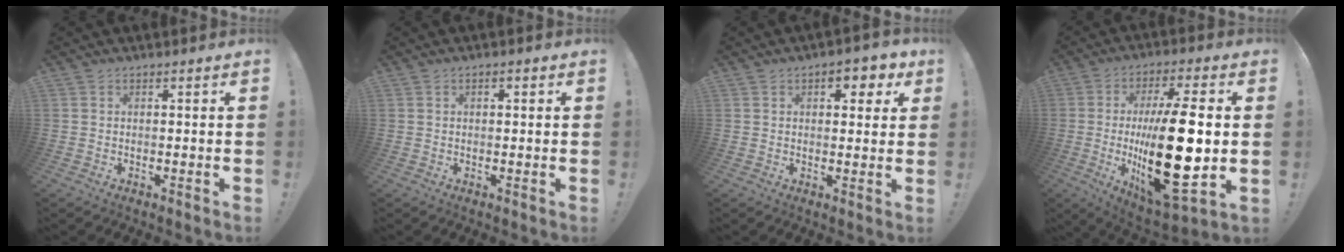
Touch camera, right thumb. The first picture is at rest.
{"total": 0.9, "force": [0.0, 0.6, 0.6], "torque": [-0.005, 0.001, -0.002]}
{"total": 5.6, "force": [2.5, 3.3, 3.8], "torque": [-0.033, -0.009, 0.037]}
{"total": 25.6, "force": [-1.1, 8.8, 24.0], "torque": [-0.431, -0.017, -0.021]}